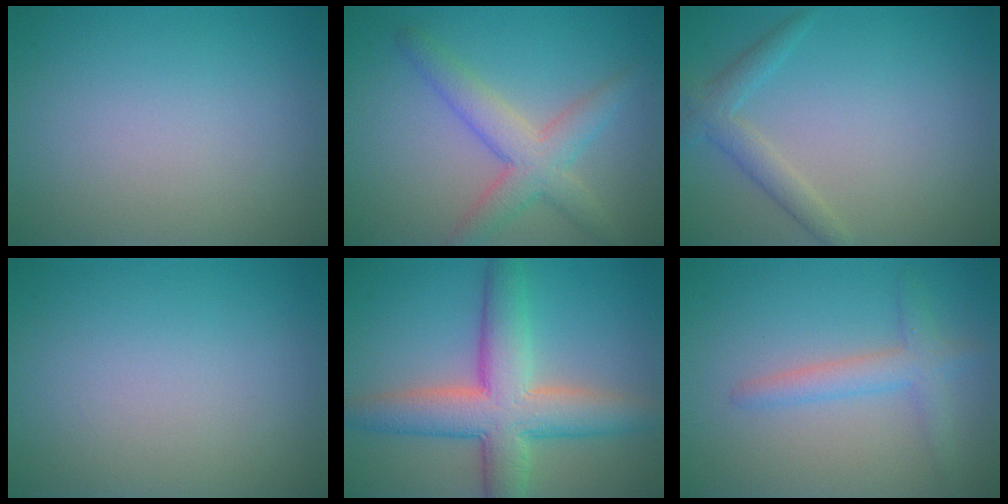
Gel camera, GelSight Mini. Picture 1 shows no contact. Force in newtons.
{"total": 4.4, "press": 4.3, "slide": 0.3}
{"total": 2.2, "press": 2.2, "slide": 0.1}
{"total": 0.0}
{"total": 8.0, "press": 8.0, "slide": 0.7}
{"total": 2.7, "press": 2.6, "slide": 0.1}